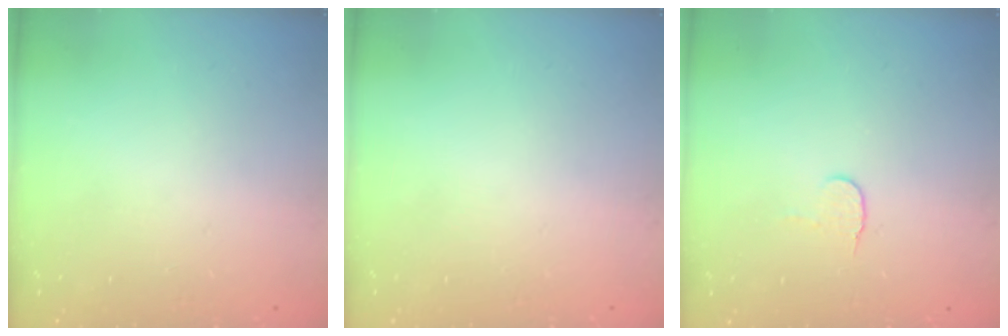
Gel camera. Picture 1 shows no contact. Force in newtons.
{"total": 0.0}
{"total": 4.9, "press": 4.9, "slide": 0.5}